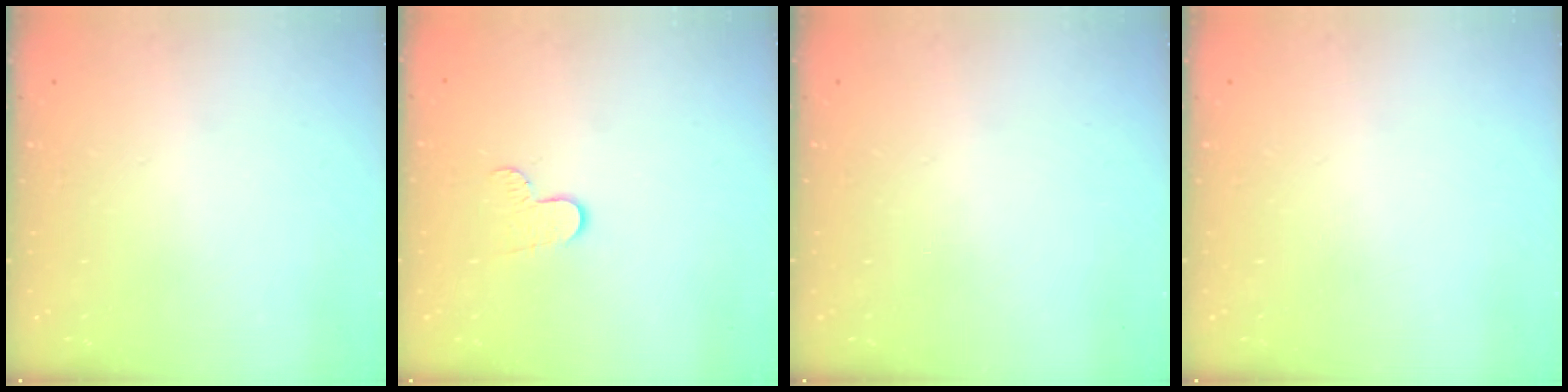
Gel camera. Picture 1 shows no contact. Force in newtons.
{"total": 6.1, "press": 6.0, "slide": 0.6}
{"total": 0.0}
{"total": 0.0}